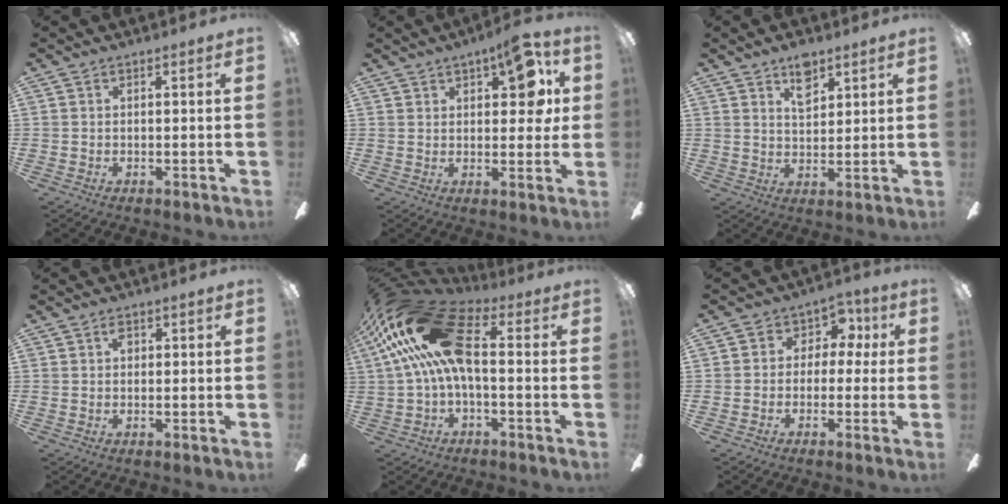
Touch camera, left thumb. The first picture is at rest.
{"total": 10.9, "force": [5.2, 5.0, 8.3], "torque": [-0.096, -0.017, 0.085]}
{"total": 6.6, "force": [4.4, 3.3, 3.5], "torque": [-0.040, -0.017, 0.075]}
{"total": 1.9, "force": [0.7, 1.3, 1.2], "torque": [-0.017, 0.003, 0.009]}
{"total": 22.7, "force": [3.4, 11.4, 19.3], "torque": [-0.379, 0.021, 0.068]}
{"total": 5.8, "force": [-0.3, 5.4, 2.1], "torque": [-0.028, 0.014, -0.008]}